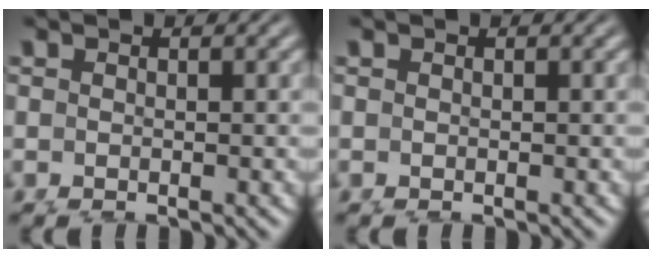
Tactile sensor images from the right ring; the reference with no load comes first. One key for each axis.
{"total": 0.0}